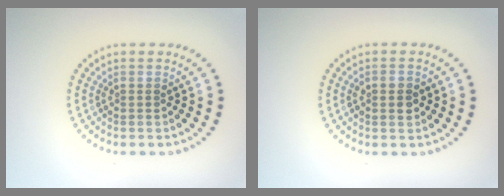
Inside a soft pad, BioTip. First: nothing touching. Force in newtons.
{"total": 1.2, "press": 1.2, "slide": 0.1}